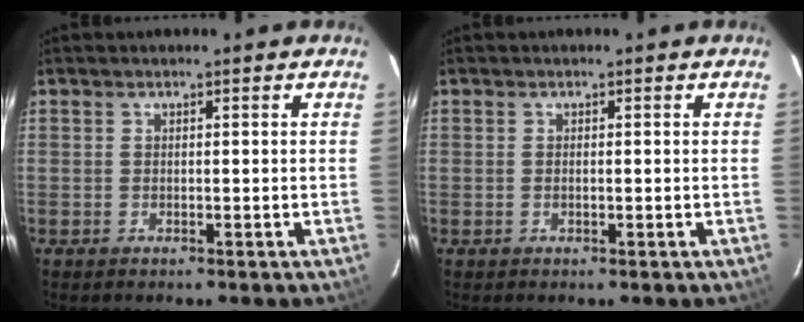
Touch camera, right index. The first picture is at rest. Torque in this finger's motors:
{"motor_torque": [-0.36, 0.24, -0.03, 0.00]}